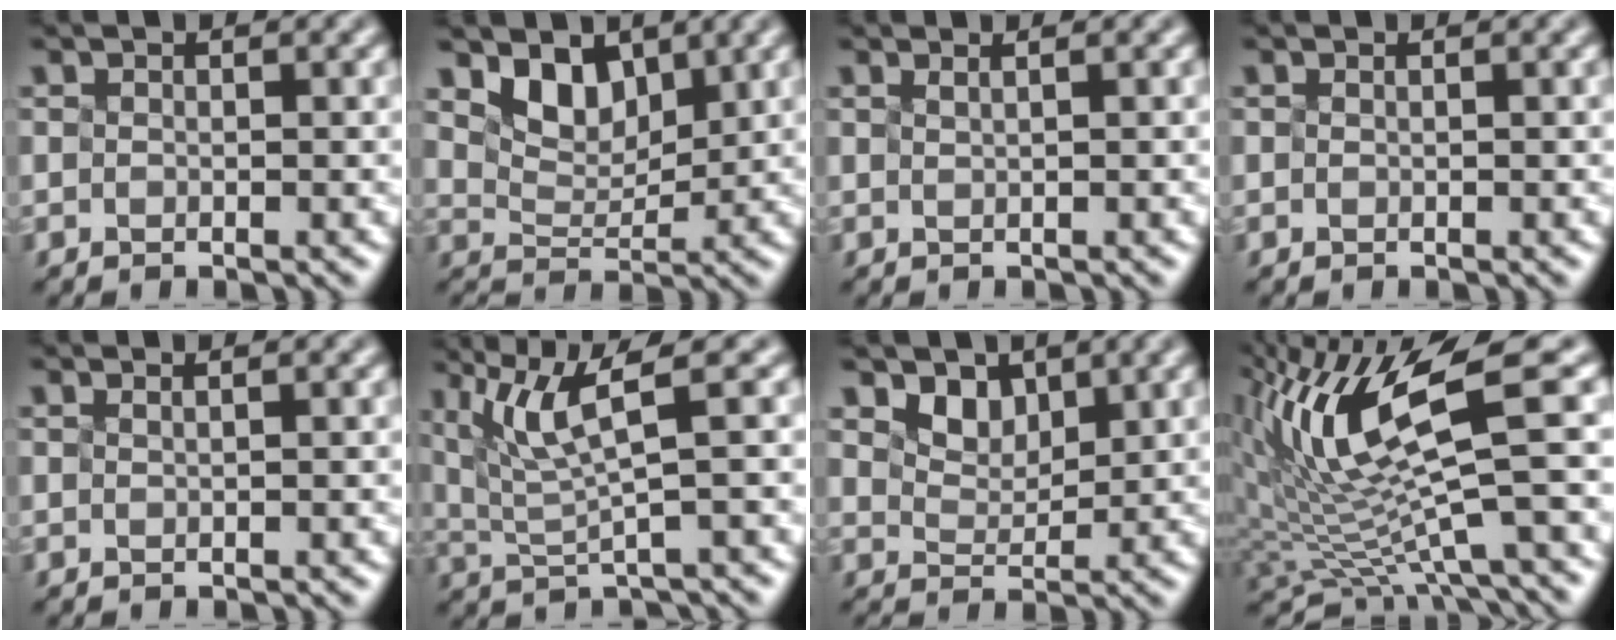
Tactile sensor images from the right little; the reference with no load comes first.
{"total": 2.0, "force": [1.8, 0.9, 0.3], "torque": [-0.029, -0.013, 0.055]}
{"total": 1.9, "force": [1.3, 0.9, 0.9], "torque": [-0.005, 0.021, 0.015]}
{"total": 0.5, "force": [0.1, 0.4, 0.3], "torque": [0.005, 0.006, -0.004]}
{"total": 1.7, "force": [1.0, 0.9, 0.9], "torque": [-0.005, 0.018, 0.009]}
{"total": 4.5, "force": [2.0, 0.3, 4.0], "torque": [-0.095, -0.001, 0.066]}
{"total": 1.4, "force": [1.2, 0.7, -0.2], "torque": [-0.023, -0.016, 0.051]}
{"total": 9.3, "force": [3.0, 2.4, 8.5], "torque": [-0.175, -0.017, 0.093]}